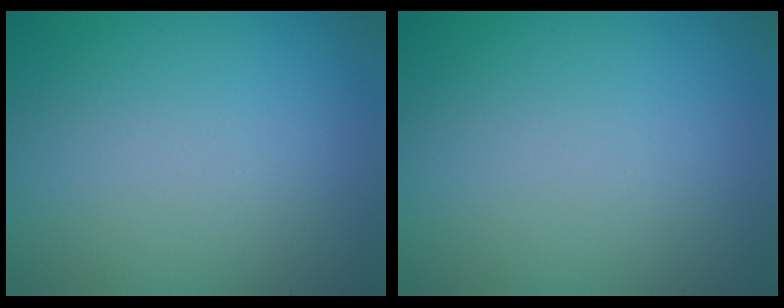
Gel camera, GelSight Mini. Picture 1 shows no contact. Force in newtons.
{"total": 0.0}